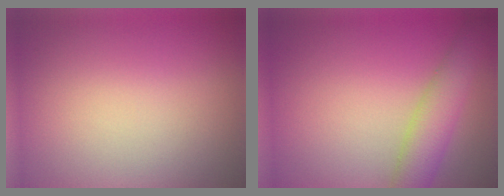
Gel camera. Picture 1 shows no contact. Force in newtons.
{"total": 4.0, "press": 4.0, "slide": 0.1}